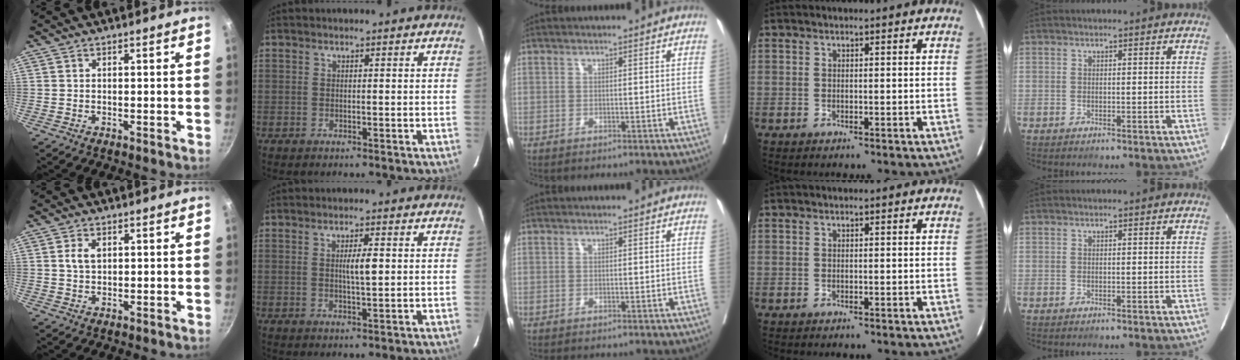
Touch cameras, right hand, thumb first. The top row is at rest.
{"thumb": {"total": 3.2, "force": [0.8, 2.1, 2.3], "torque": [-0.041, 0.000, 0.017]}, "index": {"total": 3.2, "force": [0.4, 0.3, 3.2], "torque": [-0.056, -0.001, 0.006]}}